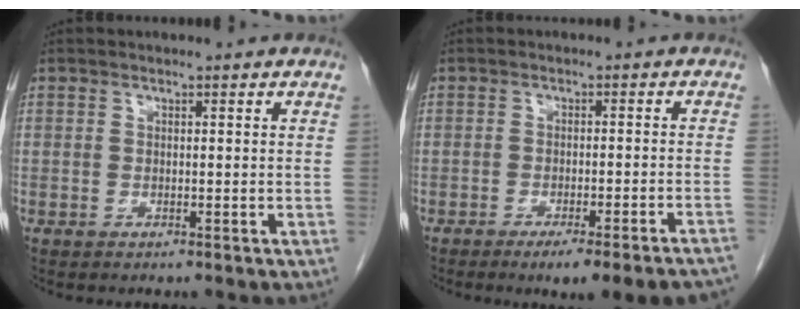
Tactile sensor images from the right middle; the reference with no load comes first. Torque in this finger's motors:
{"motor_torque": [1.09, -1.04, 0.16, 0.10]}